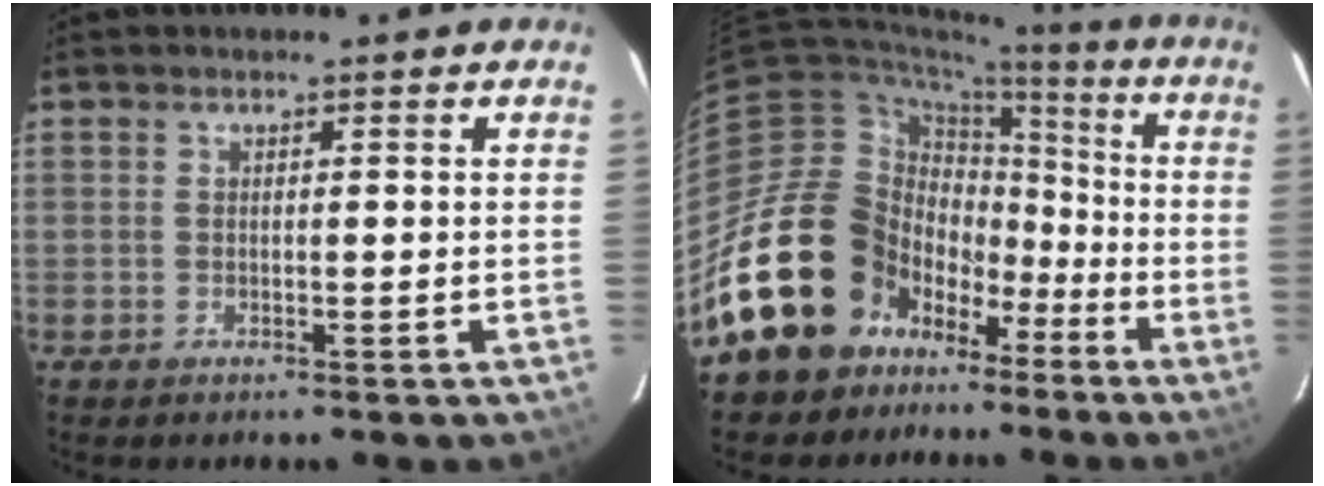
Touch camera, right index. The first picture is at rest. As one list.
[{"total": 20.5, "force": [-11.4, 15.7, 6.6], "torque": [-0.163, 0.057, -0.181]}]